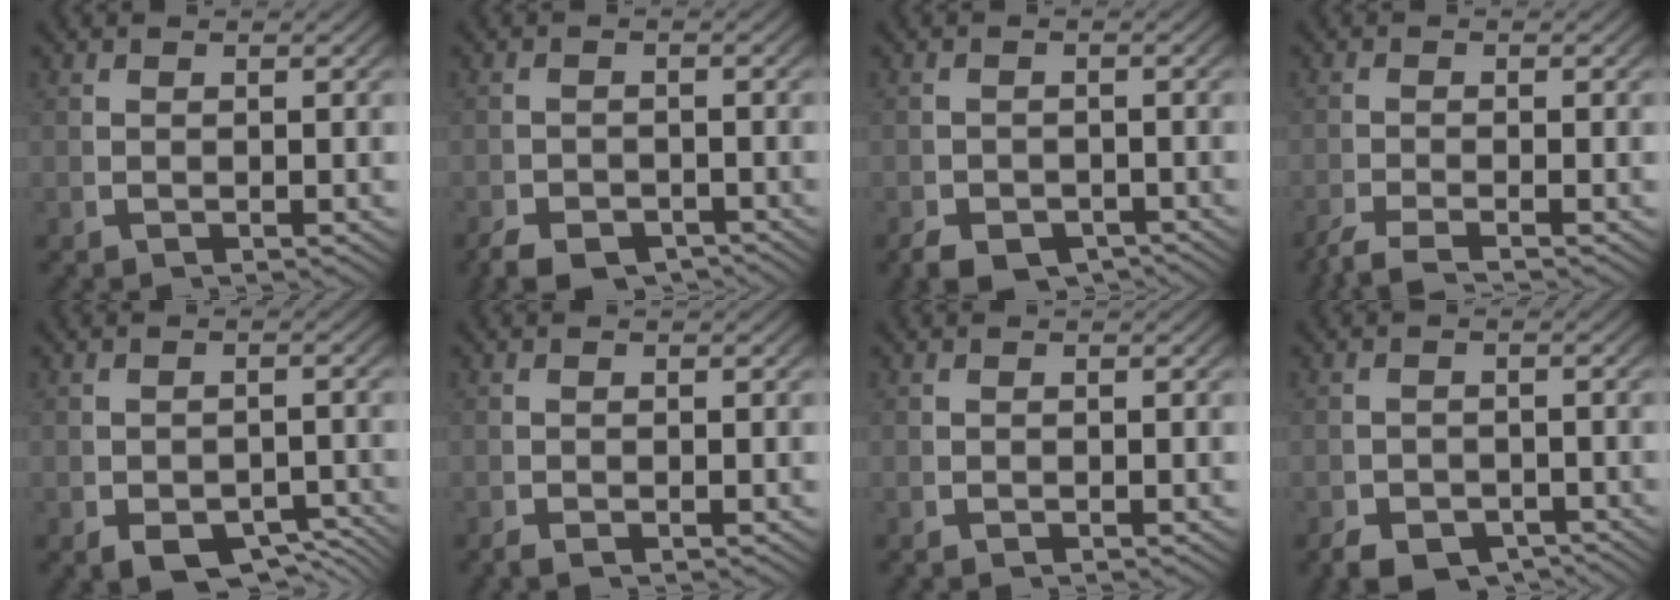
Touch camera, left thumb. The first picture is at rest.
{"total": 3.3, "force": [-2.9, 1.3, 0.9], "torque": [-0.008, -0.017, -0.047]}
{"total": 3.8, "force": [-3.0, 1.9, 1.3], "torque": [-0.012, -0.022, -0.045]}
{"total": 3.2, "force": [-2.8, 0.8, 1.3], "torque": [-0.025, -0.013, -0.045]}
{"total": 4.6, "force": [-2.5, 2.8, 2.7], "torque": [-0.039, -0.024, -0.034]}
{"total": 0.6, "force": [-0.6, 0.1, 0.2], "torque": [-0.003, -0.004, -0.011]}
{"total": 0.0}
{"total": 4.3, "force": [-3.4, 2.2, 1.4], "torque": [-0.013, -0.025, -0.051]}